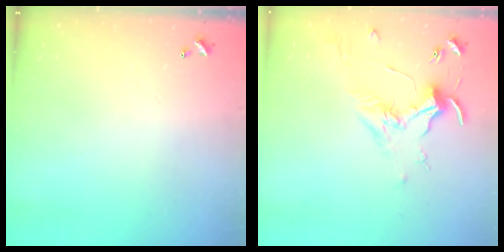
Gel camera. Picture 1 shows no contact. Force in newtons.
{"total": 1.8, "press": 1.6, "slide": 0.7}